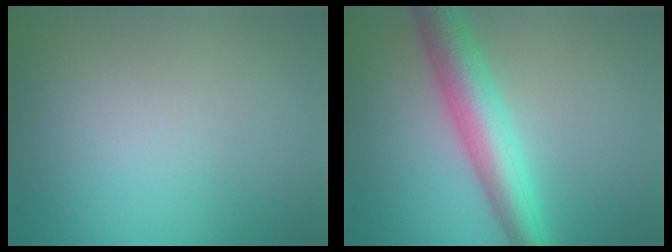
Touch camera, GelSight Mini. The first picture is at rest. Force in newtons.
{"total": 5.8, "press": 5.8, "slide": 0.1}